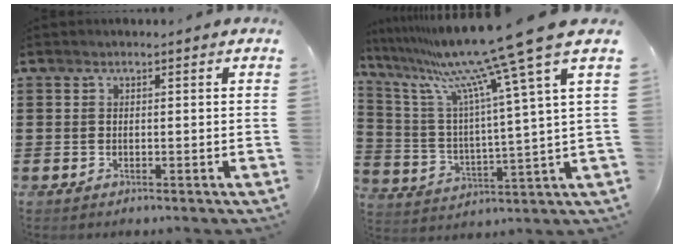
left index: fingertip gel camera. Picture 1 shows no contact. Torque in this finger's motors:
{"motor_torque": [1.60, -0.54, 0.97, 0.21]}